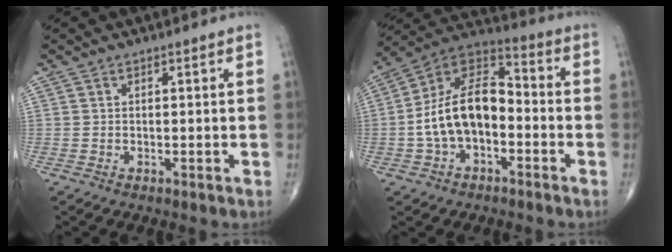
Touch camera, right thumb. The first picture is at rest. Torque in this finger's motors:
{"motor_torque": [1.87, 1.76, 1.49, -0.47, 0.20]}